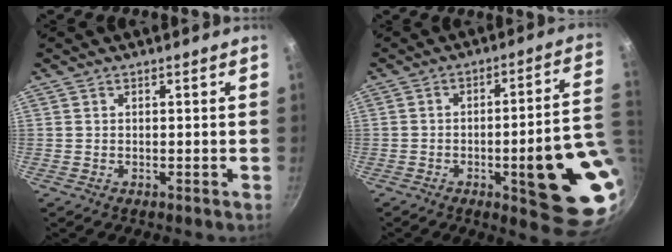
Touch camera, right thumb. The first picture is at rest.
{"total": 19.6, "force": [-3.5, 5.0, 18.6], "torque": [-0.206, 0.011, -0.041]}